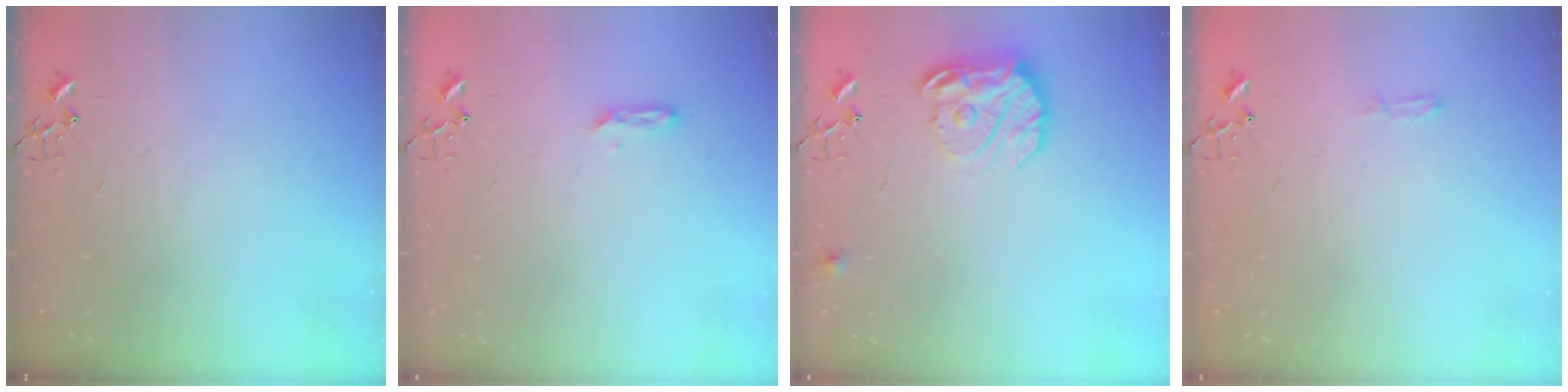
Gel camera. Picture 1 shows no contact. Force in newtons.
{"total": 4.1, "press": 4.0, "slide": 0.6}
{"total": 16.2, "press": 16.1, "slide": 1.4}
{"total": 3.8, "press": 3.8, "slide": 0.5}